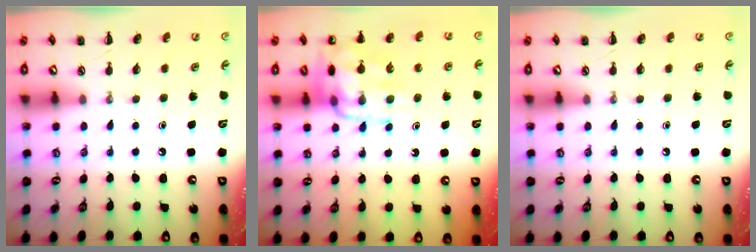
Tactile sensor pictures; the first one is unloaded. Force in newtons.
{"total": 14.2, "press": 14.1, "slide": 1.8}
{"total": 0.0}